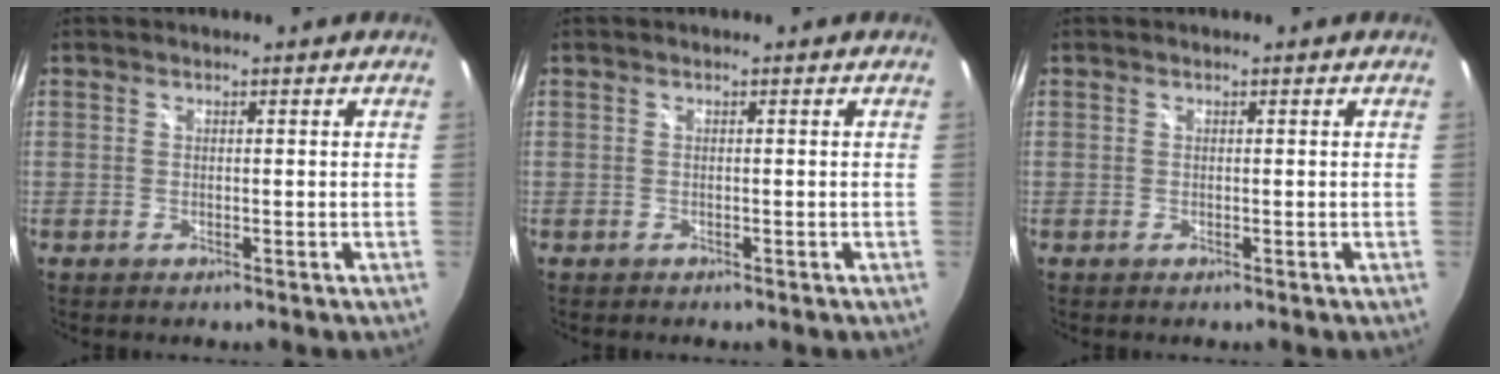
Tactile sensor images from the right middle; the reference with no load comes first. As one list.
[{"total": 0.0}, {"total": 0.0}]